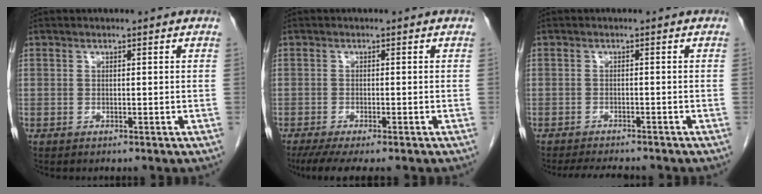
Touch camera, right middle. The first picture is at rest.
{"total": 6.4, "force": [-4.9, 0.9, 4.0], "torque": [-0.058, -0.015, -0.078]}
{"total": 6.2, "force": [-5.6, 1.1, 2.4], "torque": [-0.032, -0.009, -0.082]}